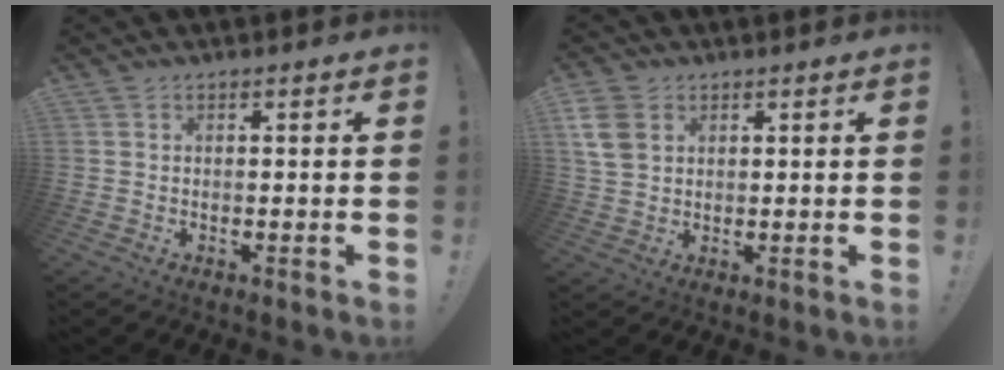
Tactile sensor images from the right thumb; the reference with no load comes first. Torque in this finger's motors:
{"motor_torque": [0.58, 0.46, 0.13, 0.01, 0.03]}